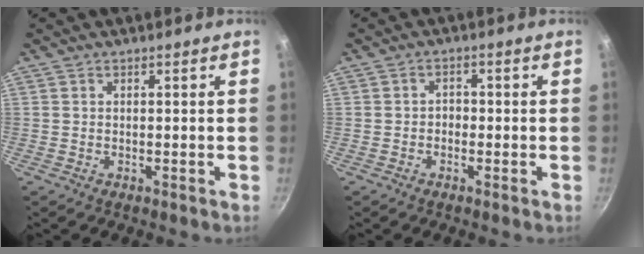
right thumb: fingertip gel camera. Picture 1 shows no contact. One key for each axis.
{"total": 1.7, "fx": -0.7, "fy": 1.3, "fz": 0.7, "tx": 0.000, "ty": 0.011, "tz": -0.016}